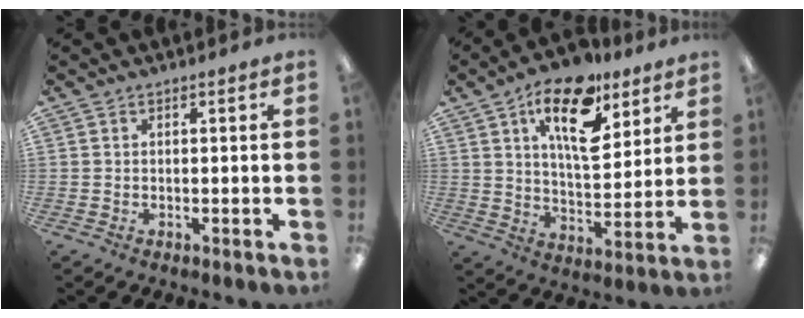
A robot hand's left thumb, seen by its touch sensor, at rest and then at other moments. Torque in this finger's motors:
{"motor_torque": [0.35, 0.70, 1.37, -1.40, 0.11]}